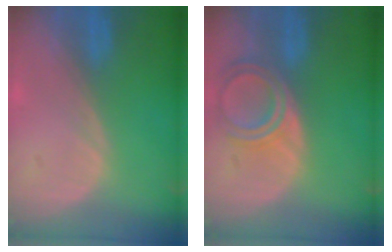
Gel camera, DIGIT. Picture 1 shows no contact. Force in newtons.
{"total": 6.6, "press": 5.9, "slide": 3.0}